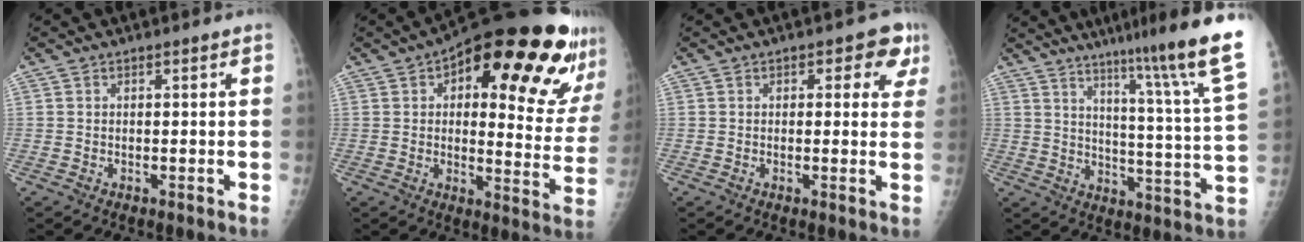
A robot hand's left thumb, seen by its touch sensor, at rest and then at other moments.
{"total": 26.6, "force": [14.2, 9.2, 20.6], "torque": [-0.239, -0.028, 0.186]}
{"total": 5.8, "force": [2.6, 3.2, 4.1], "torque": [-0.006, -0.003, 0.020]}
{"total": 20.2, "force": [14.6, -0.4, 13.9], "torque": [-0.174, -0.093, 0.196]}